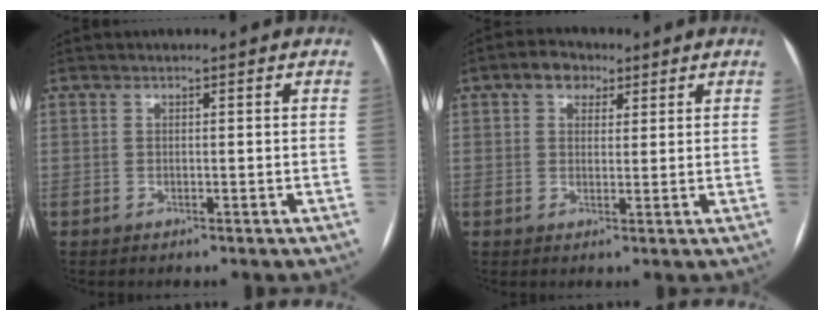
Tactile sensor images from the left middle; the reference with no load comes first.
{"total": 4.1, "force": [2.1, 2.8, 2.0], "torque": [-0.034, 0.018, 0.036]}